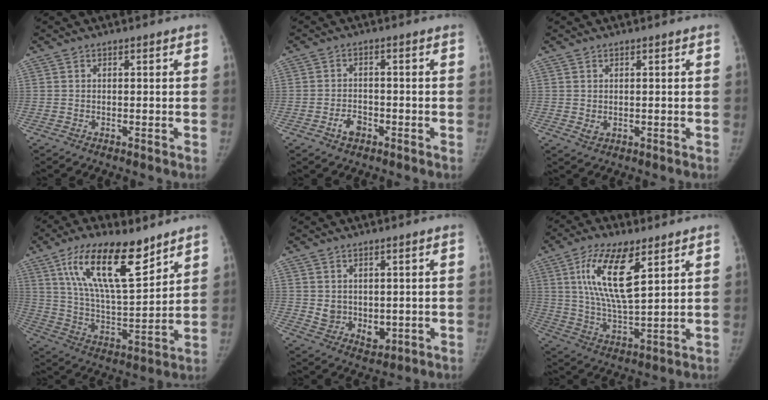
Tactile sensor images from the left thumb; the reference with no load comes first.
{"total": 3.4, "force": [-1.8, 2.2, 1.8], "torque": [-0.024, 0.014, -0.029]}
{"total": 1.7, "force": [0.2, 1.1, 1.2], "torque": [-0.018, -0.005, 0.010]}
{"total": 19.1, "force": [11.3, 6.8, 13.8], "torque": [-0.213, -0.056, 0.211]}
{"total": 5.8, "force": [1.1, 4.6, 3.3], "torque": [-0.033, -0.020, 0.040]}
{"total": 14.3, "force": [6.3, 5.0, 11.9], "torque": [-0.218, -0.029, 0.121]}